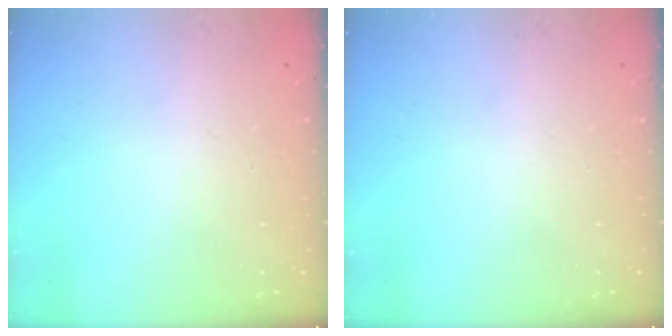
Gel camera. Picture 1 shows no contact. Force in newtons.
{"total": 0.0}